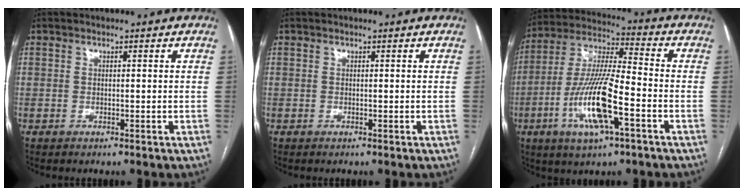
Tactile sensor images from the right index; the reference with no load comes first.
{"total": 0.0}
{"total": 15.0, "force": [-5.2, 2.4, 13.9], "torque": [-0.284, -0.006, -0.095]}